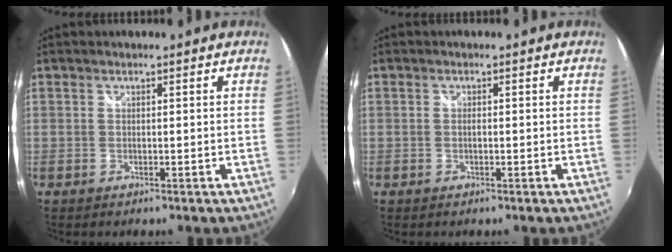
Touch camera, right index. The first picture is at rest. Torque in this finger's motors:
{"motor_torque": [1.14, 0.76, 0.07, 0.01]}